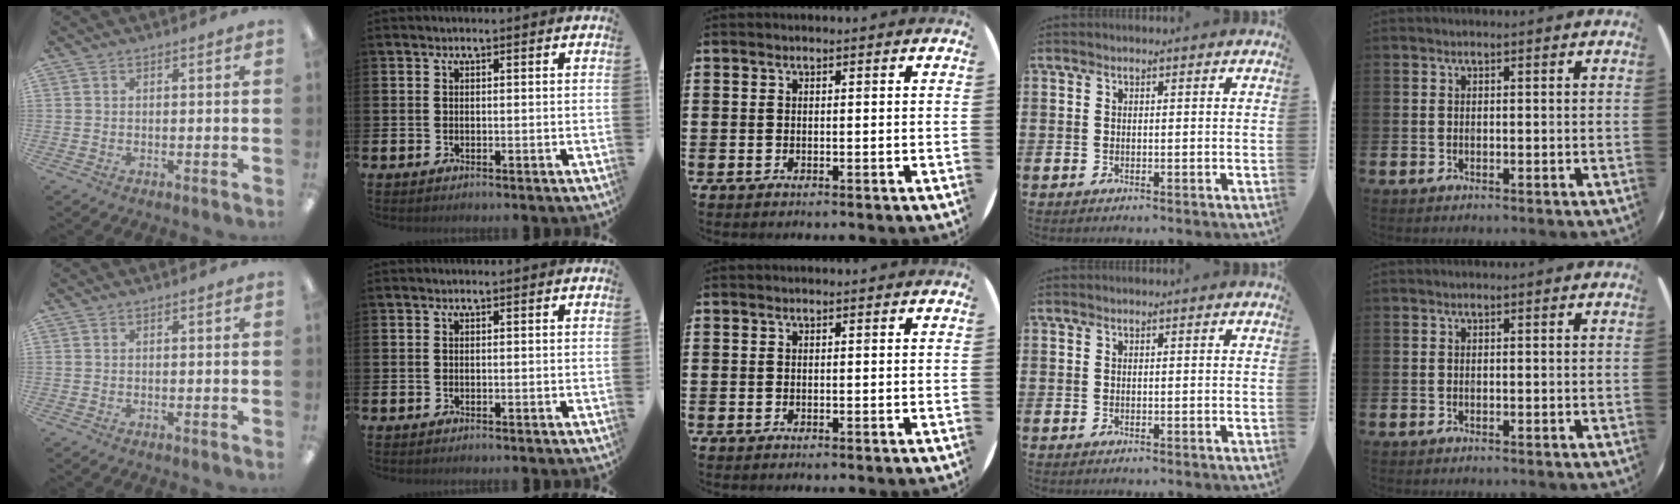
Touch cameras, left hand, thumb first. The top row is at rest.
{}